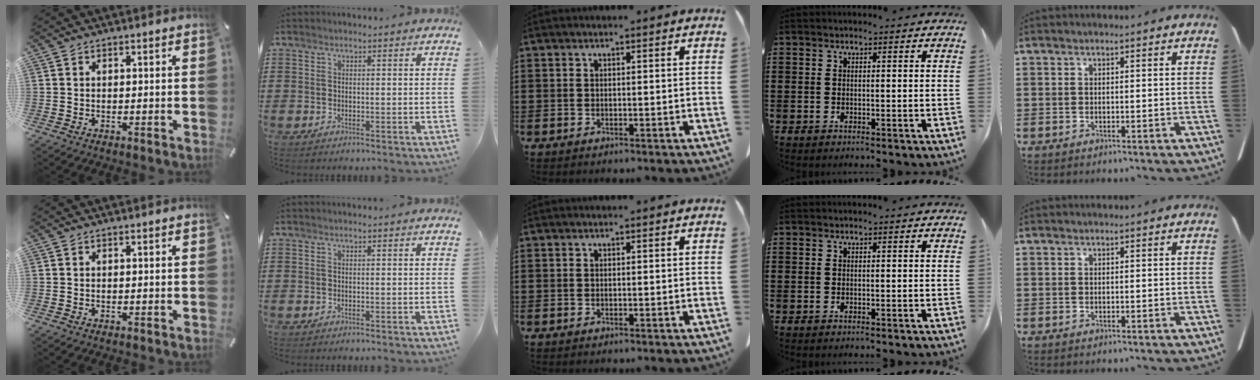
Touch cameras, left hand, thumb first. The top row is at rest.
{}